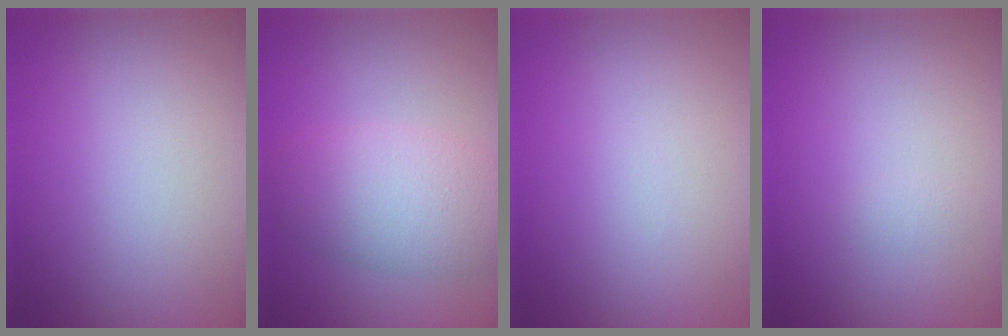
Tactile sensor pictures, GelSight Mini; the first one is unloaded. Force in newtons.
{"total": 6.1, "press": 6.0, "slide": 0.2}
{"total": 0.0}
{"total": 0.5, "press": 0.5, "slide": 0.1}